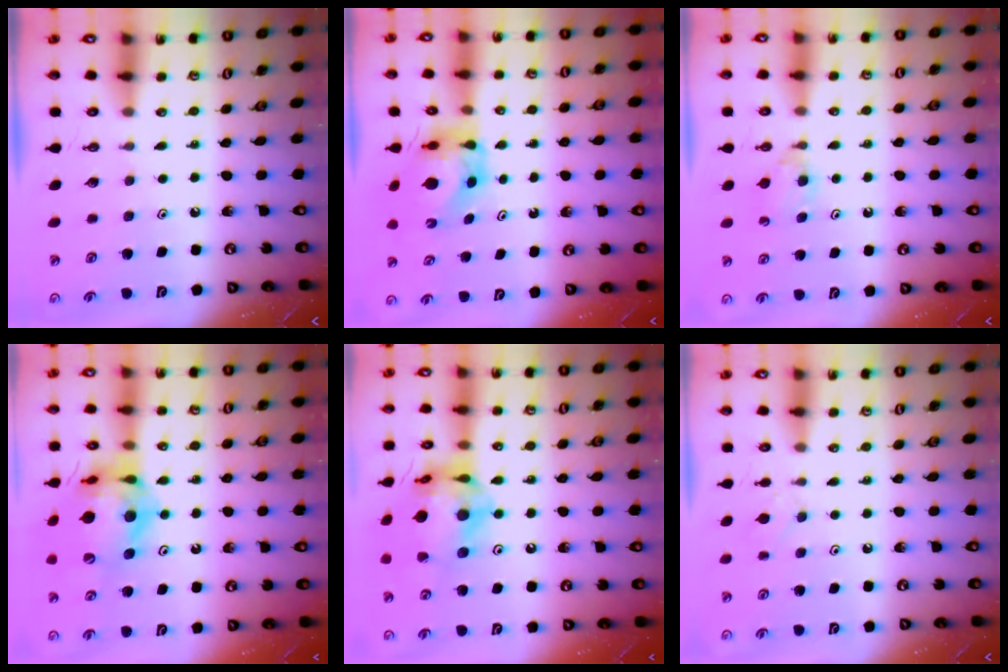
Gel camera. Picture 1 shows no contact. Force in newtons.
{"total": 6.1, "press": 6.1, "slide": 0.5}
{"total": 5.2, "press": 5.1, "slide": 0.7}
{"total": 18.5, "press": 18.4, "slide": 2.1}
{"total": 19.7, "press": 19.6, "slide": 2.1}
{"total": 2.2, "press": 2.1, "slide": 0.6}